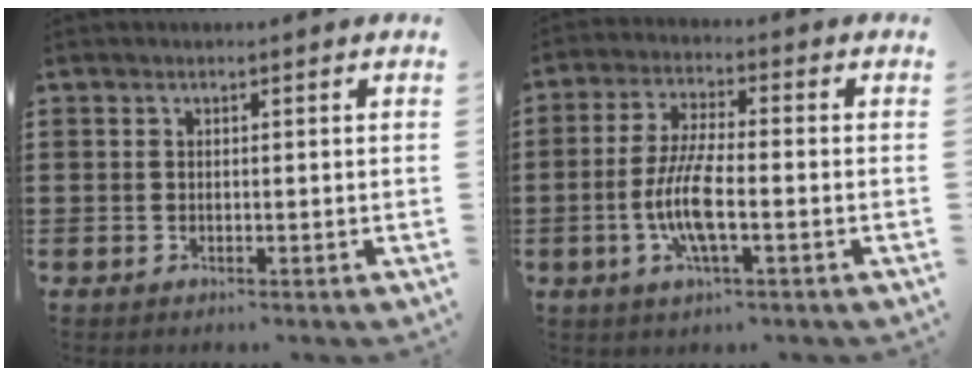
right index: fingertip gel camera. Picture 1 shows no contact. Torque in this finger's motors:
{"motor_torque": [2.14, 0.00, 0.63, 0.13]}